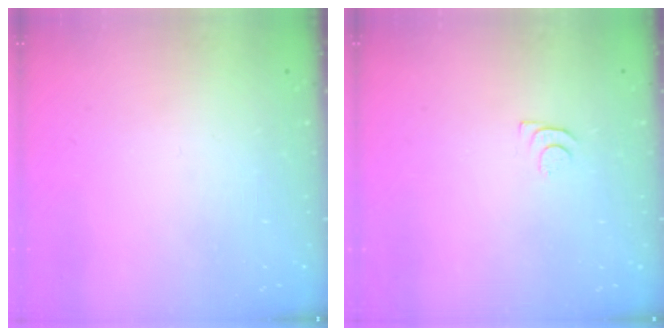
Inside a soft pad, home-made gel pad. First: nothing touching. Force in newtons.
{"total": 4.1, "press": 4.0, "slide": 0.6}